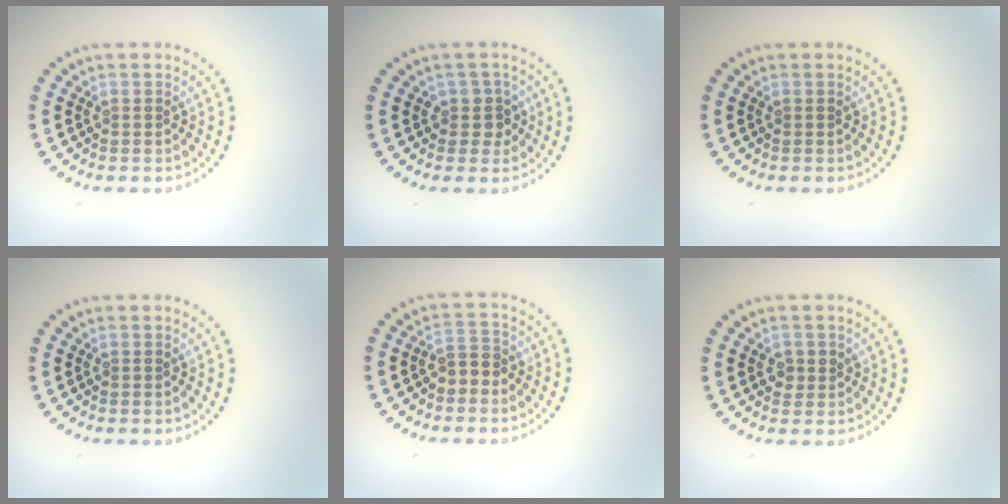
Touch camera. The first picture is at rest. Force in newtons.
{"total": 1.8, "press": 1.5, "slide": 0.9}
{"total": 0.0}
{"total": 0.0}
{"total": 2.0, "press": 1.8, "slide": 0.8}
{"total": 1.3, "press": 1.3, "slide": 0.2}